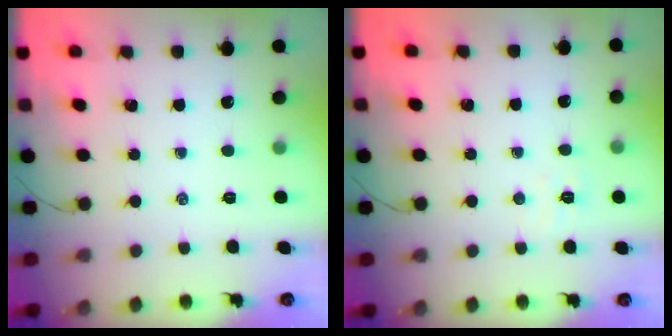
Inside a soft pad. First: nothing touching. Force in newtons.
{"total": 4.1, "press": 4.0, "slide": 0.9}